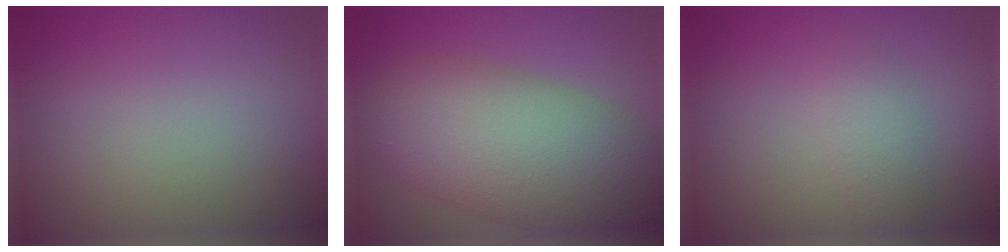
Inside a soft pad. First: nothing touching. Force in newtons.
{"total": 11.4, "press": 11.3, "slide": 0.8}
{"total": 2.2, "press": 2.2, "slide": 0.1}